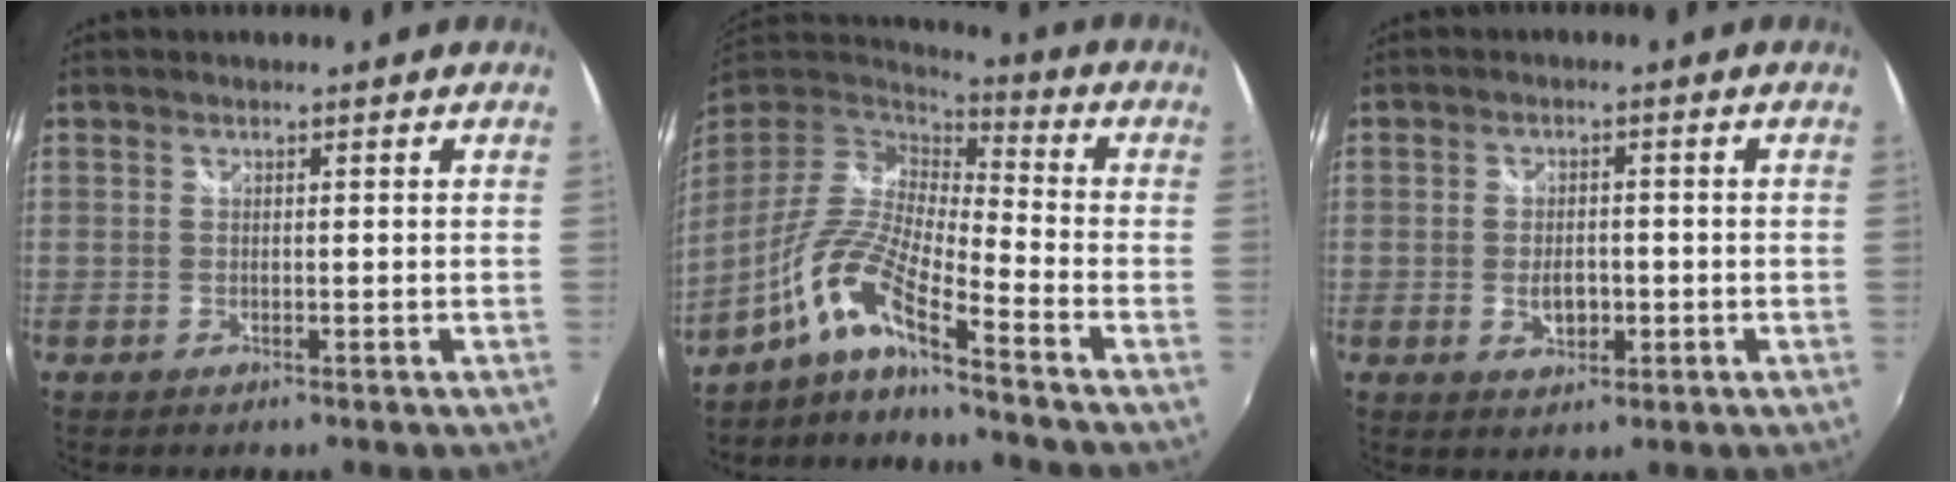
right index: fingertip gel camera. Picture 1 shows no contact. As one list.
[{"total": 13.1, "force": [-8.4, 1.3, 10.0], "torque": [-0.194, -0.009, -0.176]}, {"total": 4.4, "force": [-1.0, 2.8, 3.2], "torque": [-0.059, -0.004, -0.015]}]